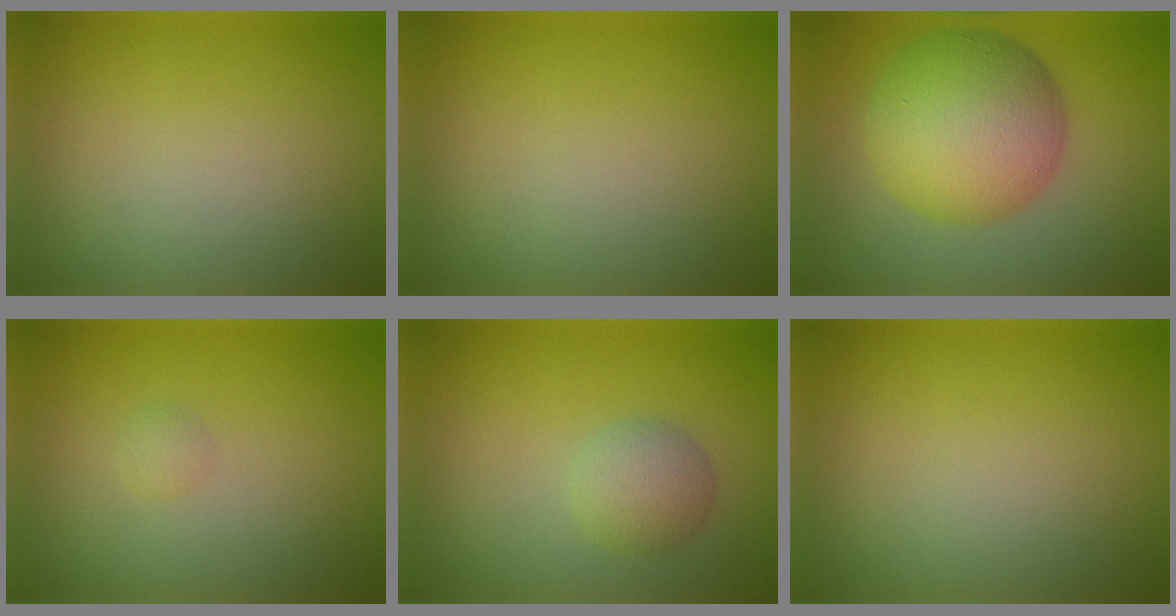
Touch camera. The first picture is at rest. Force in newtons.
{"total": 0.0}
{"total": 9.7, "press": 9.7, "slide": 0.1}
{"total": 0.7, "press": 0.7, "slide": 0.0}
{"total": 2.7, "press": 2.7, "slide": 0.1}
{"total": 0.0}